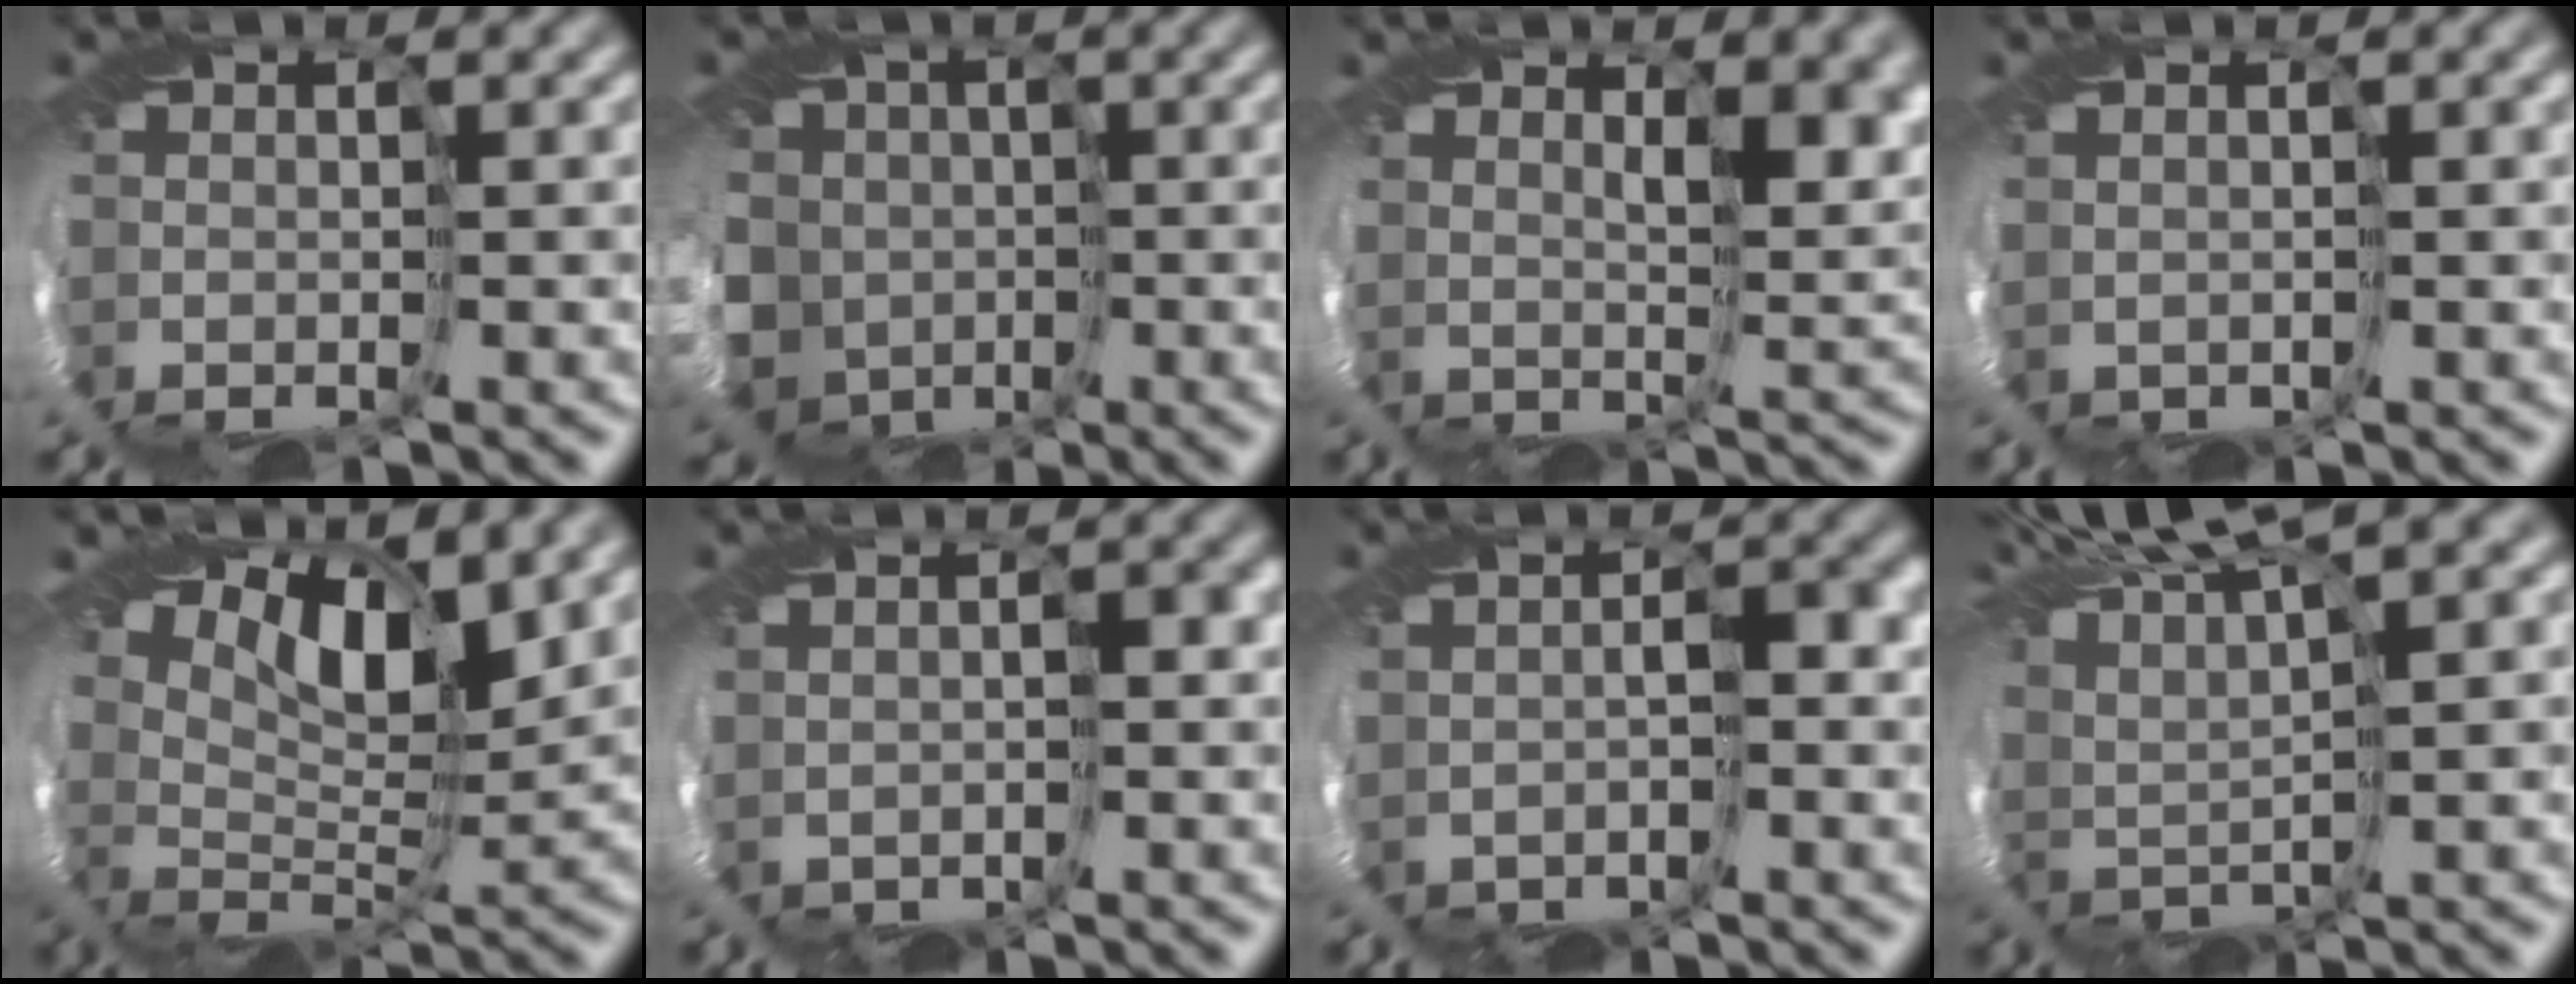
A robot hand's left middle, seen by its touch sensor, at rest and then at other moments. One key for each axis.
{"total": 12.2, "fx": -2.5, "fy": 11.0, "fz": 4.6, "tx": -0.143, "ty": -0.006, "tz": -0.063}
{"total": 5.4, "fx": 3.3, "fy": 1.7, "fz": 3.9, "tx": -0.058, "ty": 0.006, "tz": 0.057}
{"total": 0.6, "fx": 0.1, "fy": -0.5, "fz": -0.3, "tx": 0.009, "ty": 0.005, "tz": 0.007}
{"total": 7.1, "fx": 5.5, "fy": 1.9, "fz": 4.0, "tx": -0.079, "ty": 0.009, "tz": 0.088}
{"total": 1.0, "fx": -0.2, "fy": 0.5, "fz": 0.8, "tx": -0.011, "ty": 0.011, "tz": 0.004}
{"total": 1.6, "fx": -0.6, "fy": 0.8, "fz": 1.2, "tx": -0.018, "ty": 0.006, "tz": -0.004}
{"total": 8.2, "fx": 7.3, "fy": 0.4, "fz": 3.8, "tx": -0.093, "ty": 0.024, "tz": 0.117}